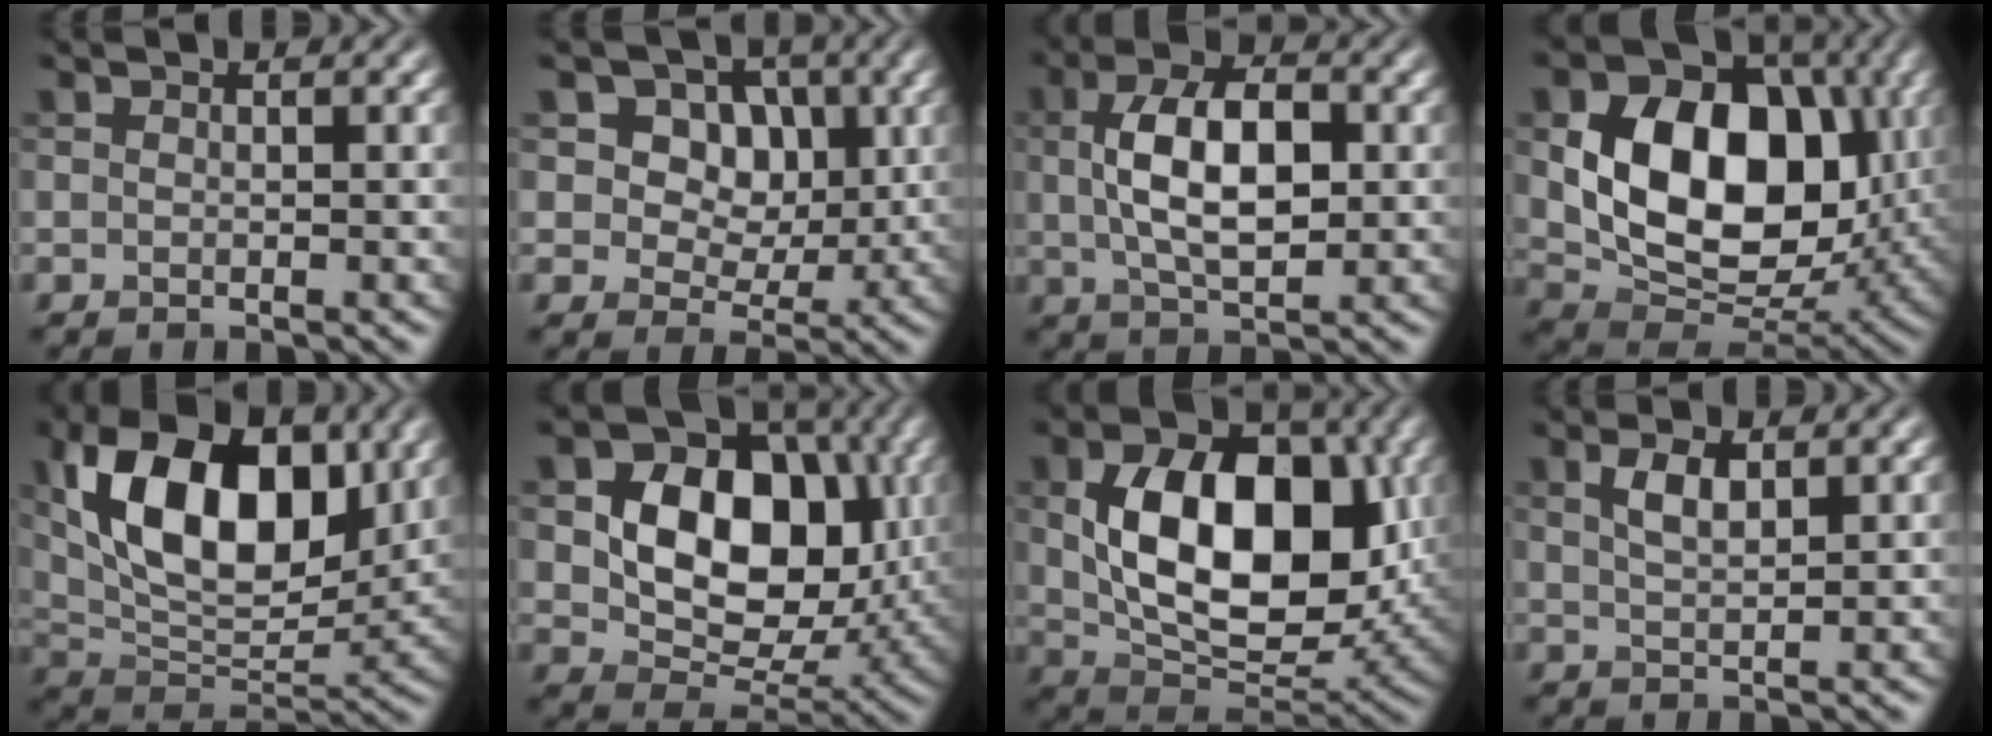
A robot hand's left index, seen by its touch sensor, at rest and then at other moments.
{"total": 8.0, "force": [2.9, 6.2, 4.1], "torque": [-0.073, 0.005, 0.038]}
{"total": 7.3, "force": [0.7, 3.6, 6.4], "torque": [-0.117, 0.007, 0.010]}
{"total": 12.8, "force": [1.6, 9.1, 8.9], "torque": [-0.151, -0.012, 0.034]}
{"total": 12.7, "force": [4.2, 7.2, 9.6], "torque": [-0.150, 0.005, 0.069]}
{"total": 11.2, "force": [1.6, 8.1, 7.6], "torque": [-0.122, -0.005, 0.025]}
{"total": 11.9, "force": [1.4, 7.4, 9.1], "torque": [-0.156, -0.009, 0.034]}
{"total": 2.6, "force": [1.2, 1.0, 2.0], "torque": [-0.042, 0.003, 0.025]}